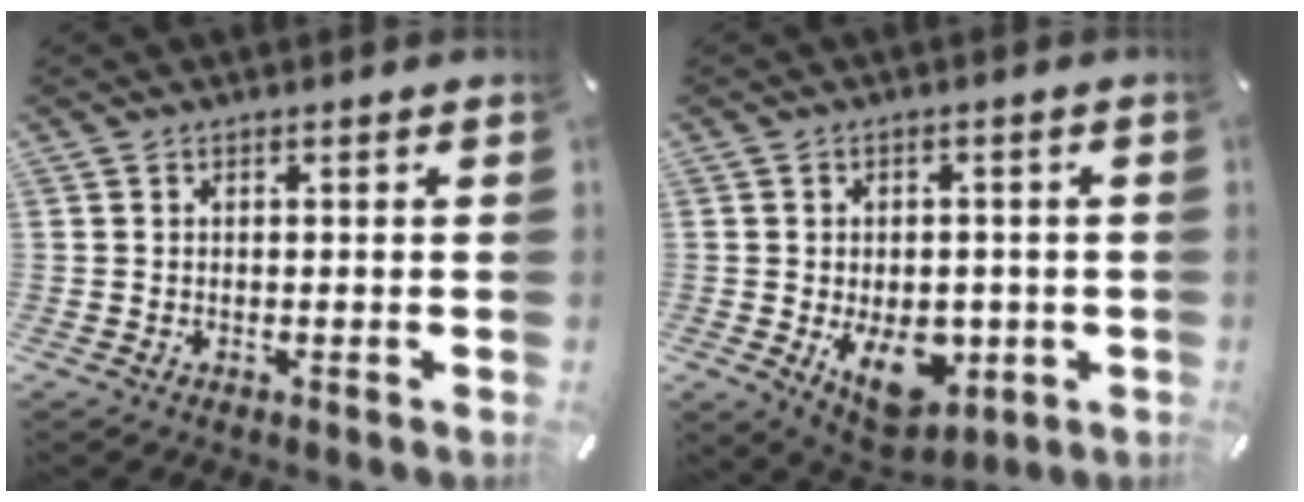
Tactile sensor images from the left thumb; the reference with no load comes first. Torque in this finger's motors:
{"motor_torque": [0.47, 1.11, 0.25, 0.10, 0.14]}